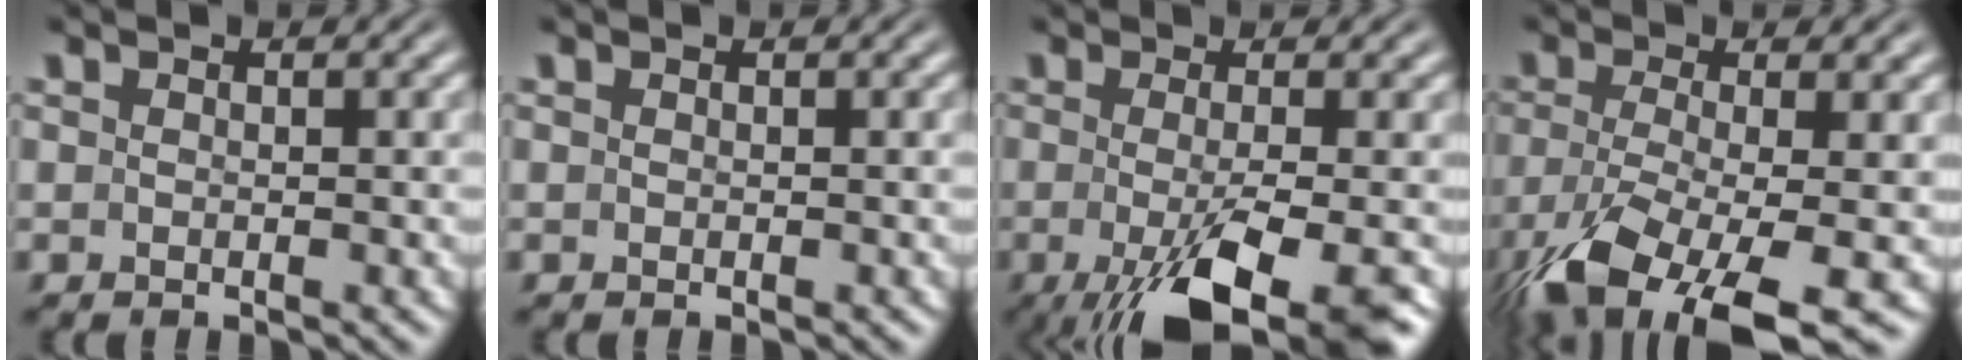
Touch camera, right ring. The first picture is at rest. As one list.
[{"total": 0.0}, {"total": 8.0, "force": [-4.2, 2.1, 6.5], "torque": [-0.114, -0.034, -0.048]}, {"total": 8.1, "force": [-4.1, 3.6, 6.1], "torque": [-0.129, -0.047, -0.041]}]